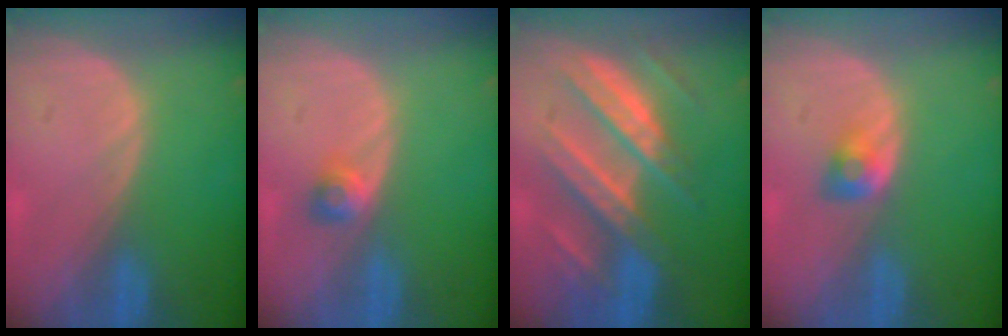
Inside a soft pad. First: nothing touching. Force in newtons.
{"total": 2.6, "press": 2.3, "slide": 1.2}
{"total": 9.9, "press": 9.8, "slide": 0.9}
{"total": 2.8, "press": 2.5, "slide": 1.3}